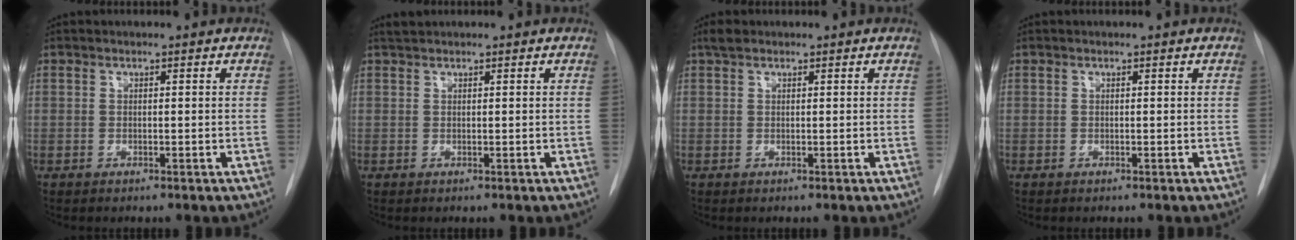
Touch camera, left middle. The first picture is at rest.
{"total": 0.9, "force": [0.9, 0.0, 0.2], "torque": [-0.010, 0.009, 0.021]}
{"total": 1.8, "force": [1.4, 0.8, 0.8], "torque": [-0.020, 0.011, 0.026]}
{"total": 0.0}